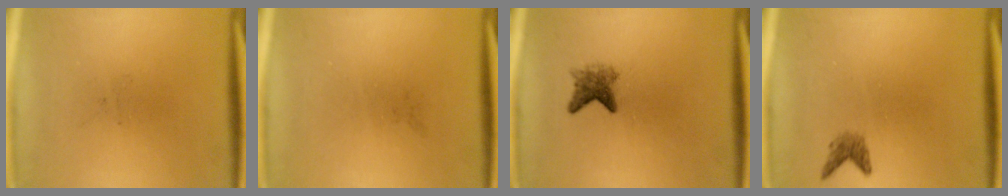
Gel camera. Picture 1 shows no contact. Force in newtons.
{"total": 0.0}
{"total": 2.9}
{"total": 1.5}